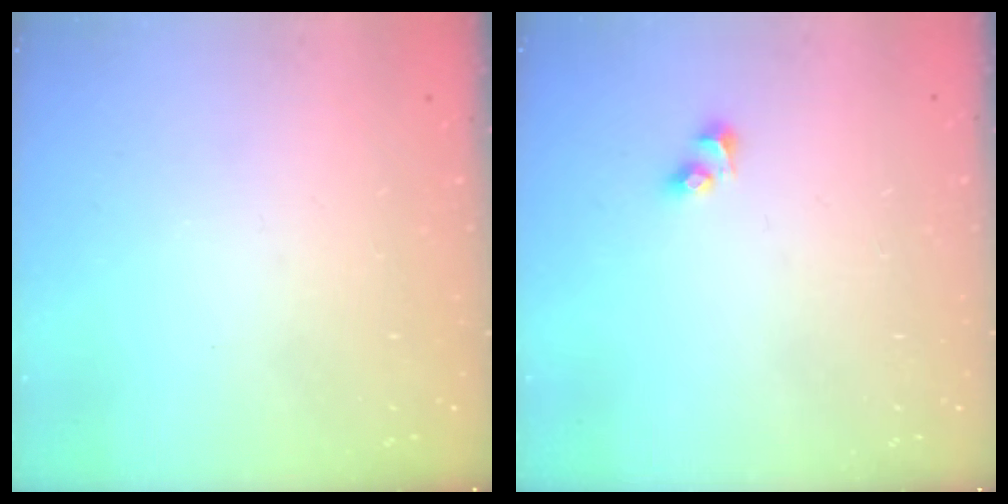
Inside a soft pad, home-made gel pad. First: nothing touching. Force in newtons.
{"total": 2.7, "press": 2.5, "slide": 1.2}